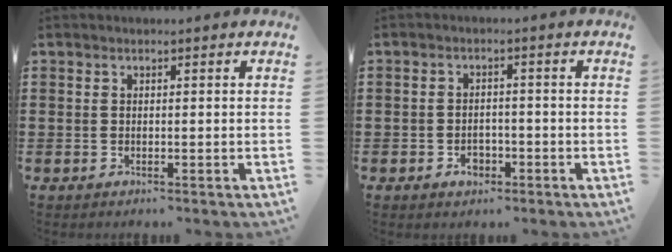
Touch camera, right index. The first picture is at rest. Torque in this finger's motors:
{"motor_torque": [-0.18, 0.65, 0.04, 0.00]}